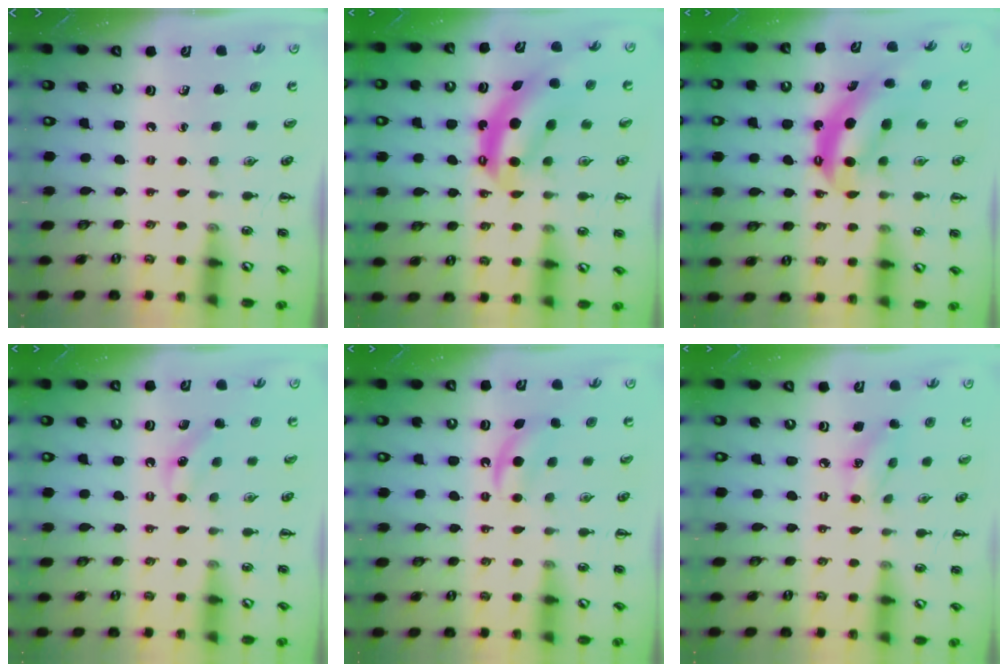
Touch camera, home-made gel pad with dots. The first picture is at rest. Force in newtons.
{"total": 6.8, "press": 6.6, "slide": 1.7}
{"total": 7.7, "press": 7.6, "slide": 1.5}
{"total": 6.3, "press": 6.0, "slide": 1.8}
{"total": 5.0, "press": 4.7, "slide": 1.5}
{"total": 6.0, "press": 5.9, "slide": 1.2}